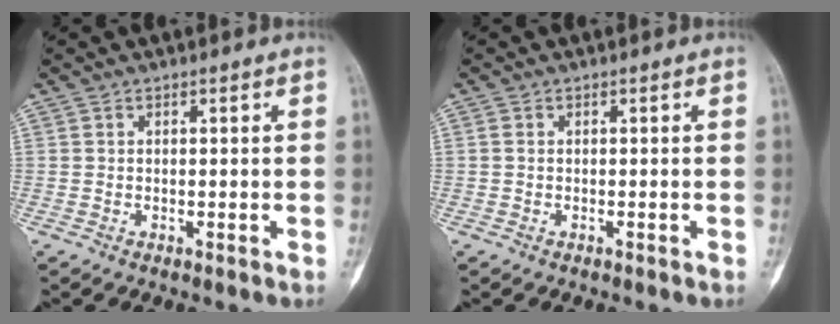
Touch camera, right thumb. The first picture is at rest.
{"total": 0.5, "force": [0.0, 0.4, 0.4], "torque": [-0.005, 0.000, -0.002]}